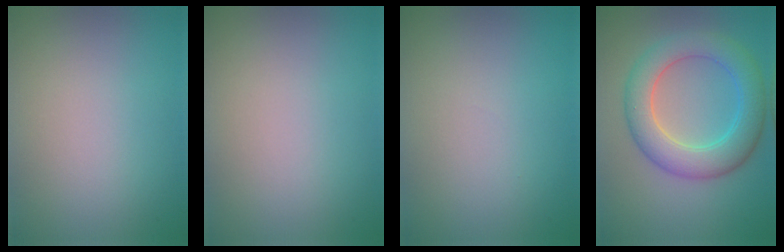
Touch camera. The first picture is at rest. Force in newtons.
{"total": 0.0}
{"total": 0.0}
{"total": 6.3, "press": 6.3, "slide": 0.2}